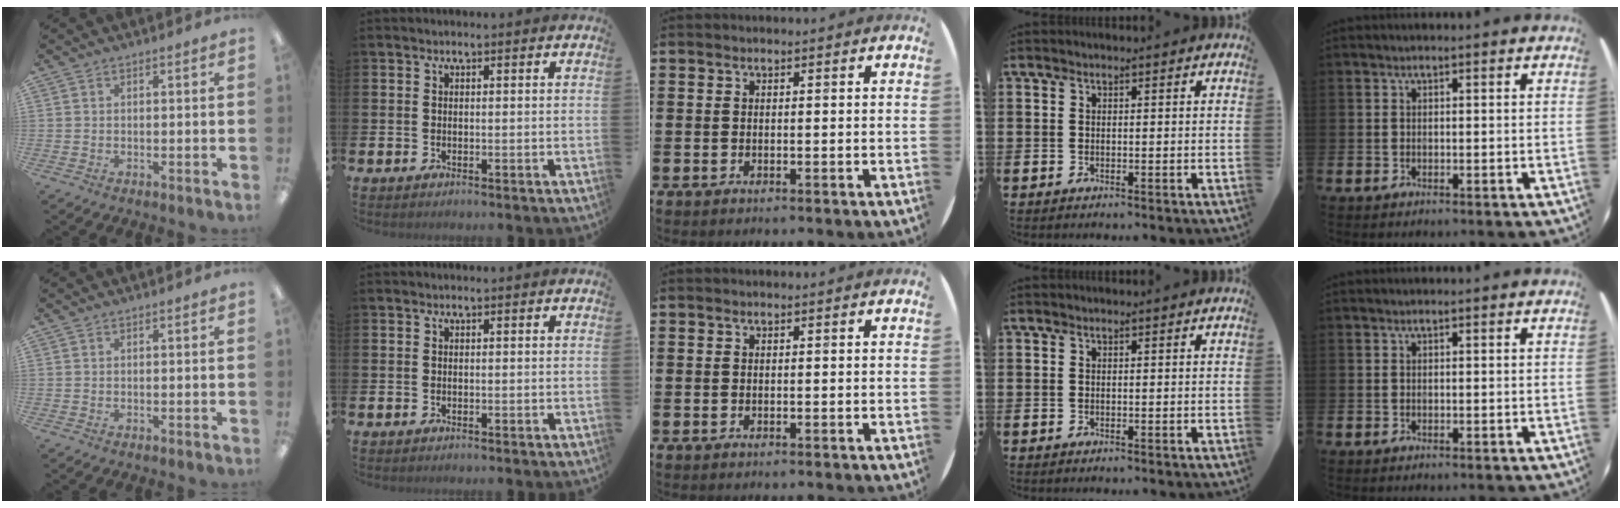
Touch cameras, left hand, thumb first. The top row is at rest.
{}